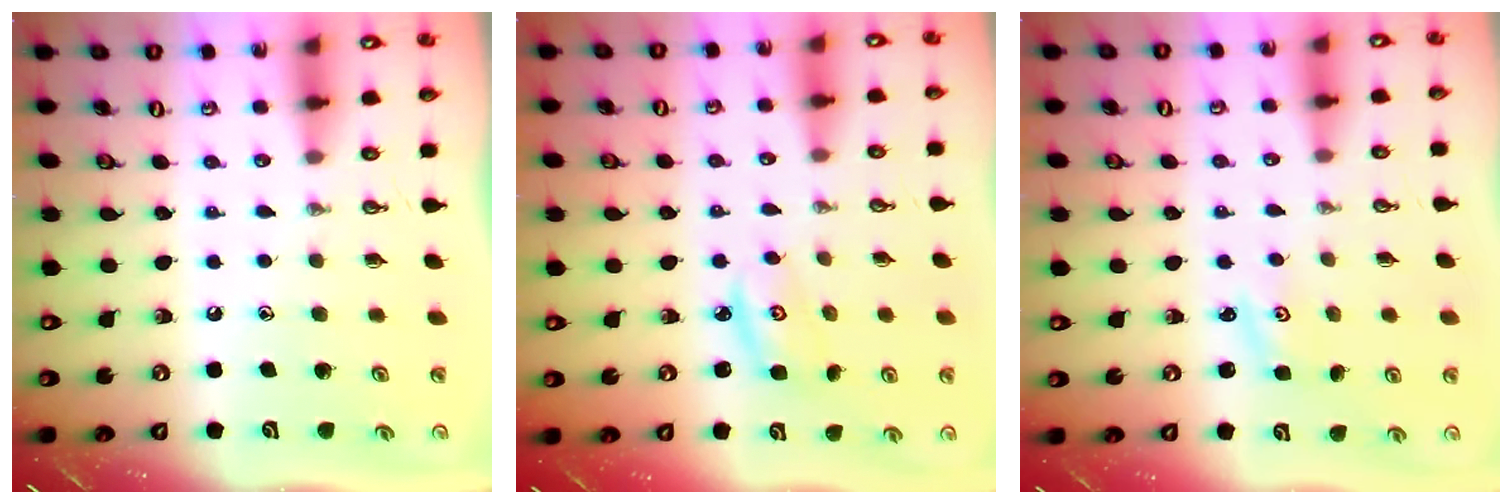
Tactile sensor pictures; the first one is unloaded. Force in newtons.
{"total": 3.3, "press": 3.2, "slide": 0.3}
{"total": 1.4, "press": 1.4, "slide": 0.3}